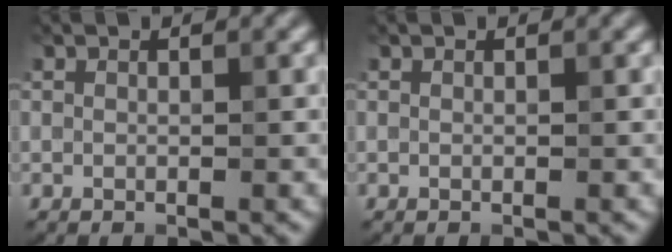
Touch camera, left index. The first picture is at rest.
{"total": 0.0}